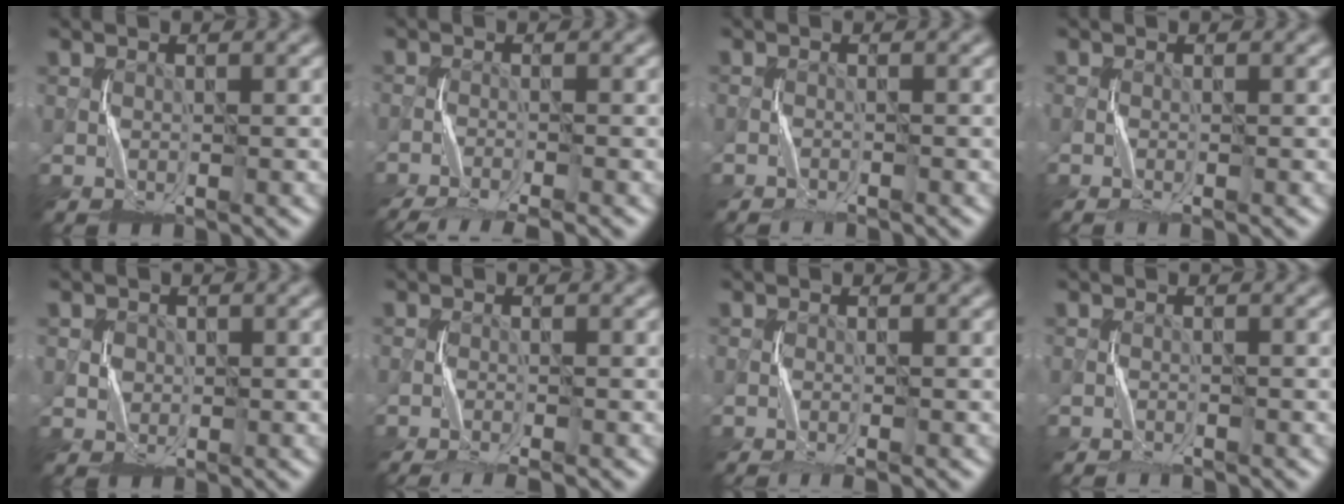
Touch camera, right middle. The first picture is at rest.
{"total": 5.4, "force": [-4.8, 0.3, 2.5], "torque": [-0.042, -0.017, -0.092]}
{"total": 1.3, "force": [-1.3, 0.2, 0.2], "torque": [-0.002, 0.000, -0.027]}
{"total": 1.1, "force": [-0.9, -0.1, 0.5], "torque": [-0.012, -0.004, -0.019]}
{"total": 1.3, "force": [0.1, 1.3, -0.1], "torque": [-0.007, -0.004, 0.014]}
{"total": 3.2, "force": [-2.7, 0.1, 1.8], "torque": [-0.027, -0.002, -0.049]}
{"total": 1.7, "force": [-1.4, -0.1, 1.0], "torque": [-0.018, -0.003, -0.028]}
{"total": 1.2, "force": [-1.2, 0.2, 0.0], "torque": [0.000, 0.000, -0.025]}